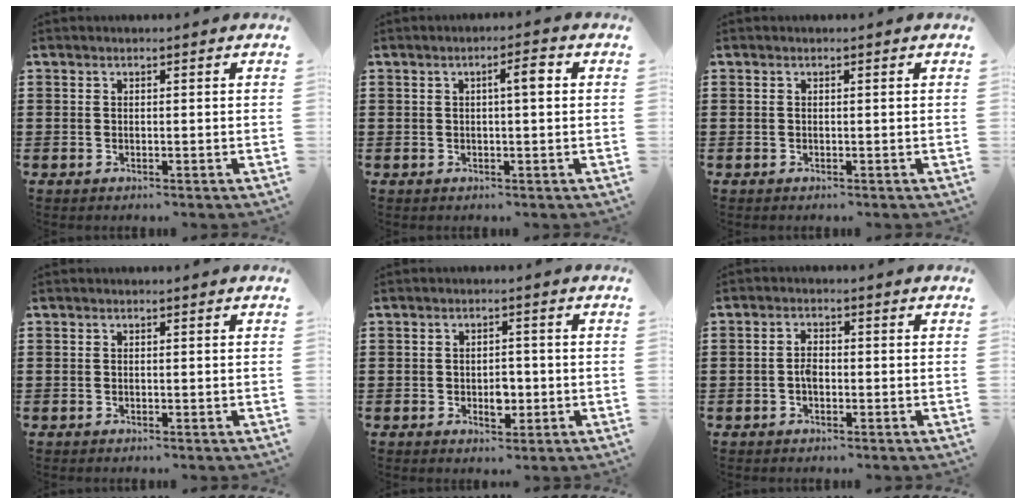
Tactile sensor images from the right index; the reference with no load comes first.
{"total": 2.9, "force": [0.5, 0.5, 2.8], "torque": [-0.046, 0.003, 0.004]}
{"total": 0.0}
{"total": 0.0}
{"total": 3.3, "force": [-0.8, 2.0, 2.5], "torque": [-0.040, -0.001, -0.016]}
{"total": 2.3, "force": [-0.6, 1.2, 1.9], "torque": [-0.044, 0.000, -0.014]}